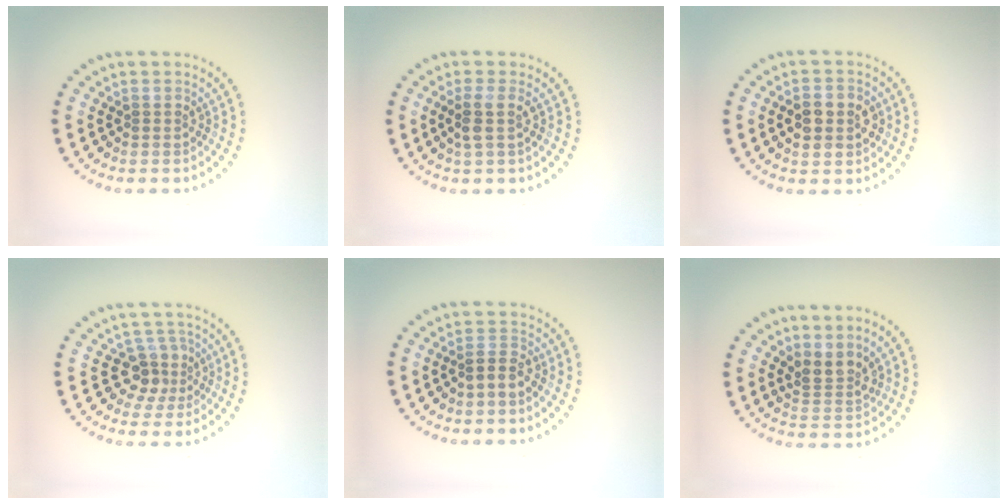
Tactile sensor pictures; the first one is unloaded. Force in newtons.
{"total": 1.9, "press": 1.6, "slide": 0.9}
{"total": 3.8, "press": 3.7, "slide": 0.2}
{"total": 3.0, "press": 2.5, "slide": 1.6}
{"total": 1.9, "press": 1.6, "slide": 1.0}
{"total": 2.5, "press": 1.9, "slide": 1.7}